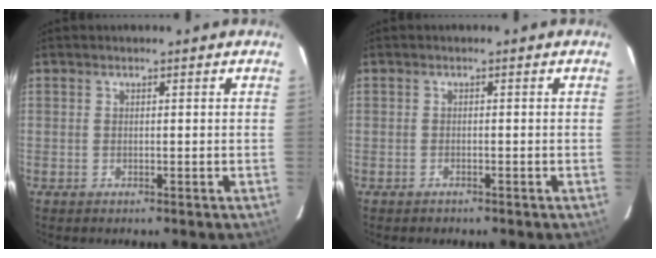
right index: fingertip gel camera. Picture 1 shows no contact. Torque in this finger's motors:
{"motor_torque": [0.02, 0.00, 0.03, -0.02]}